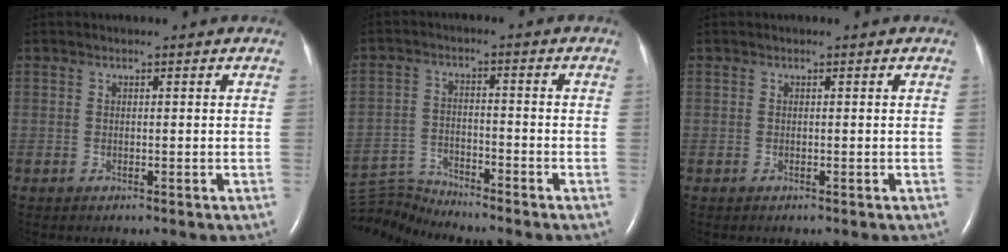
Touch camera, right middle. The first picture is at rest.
{"total": 6.6, "force": [-6.5, -1.1, -0.7], "torque": [0.001, -0.002, -0.121]}
{"total": 0.0}